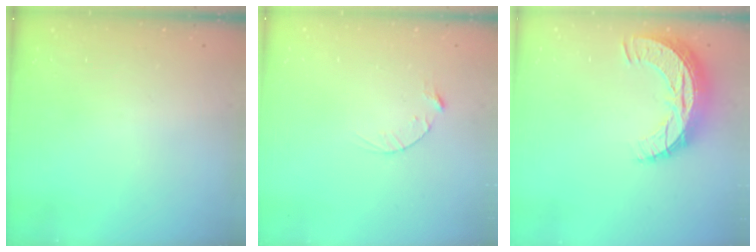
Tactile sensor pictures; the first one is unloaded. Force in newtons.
{"total": 2.8, "press": 2.8, "slide": 0.4}
{"total": 10.9, "press": 10.9, "slide": 0.7}